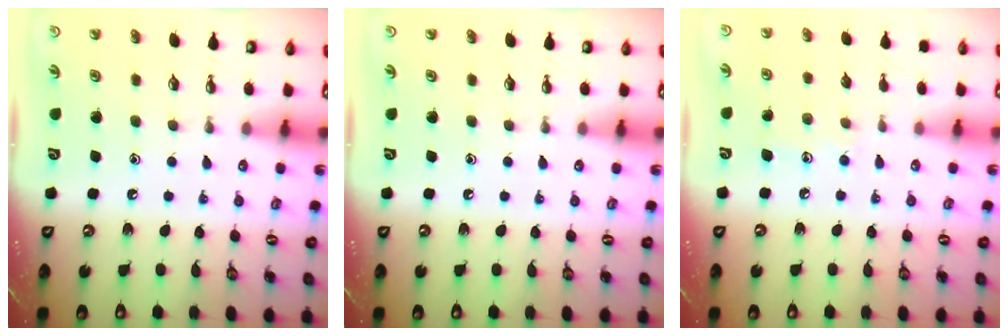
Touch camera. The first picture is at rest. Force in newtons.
{"total": 0.0}
{"total": 7.0, "press": 7.0, "slide": 0.6}